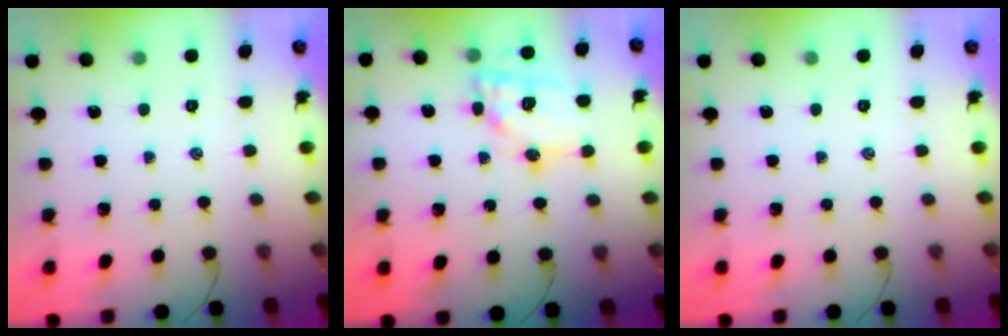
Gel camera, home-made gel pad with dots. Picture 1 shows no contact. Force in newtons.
{"total": 15.7, "press": 15.5, "slide": 2.1}
{"total": 0.0}